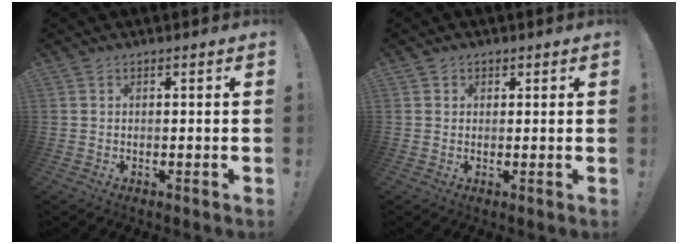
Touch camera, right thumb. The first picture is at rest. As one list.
[{"total": 1.5, "force": [0.8, 1.3, 0.2], "torque": [0.008, -0.006, 0.012]}]